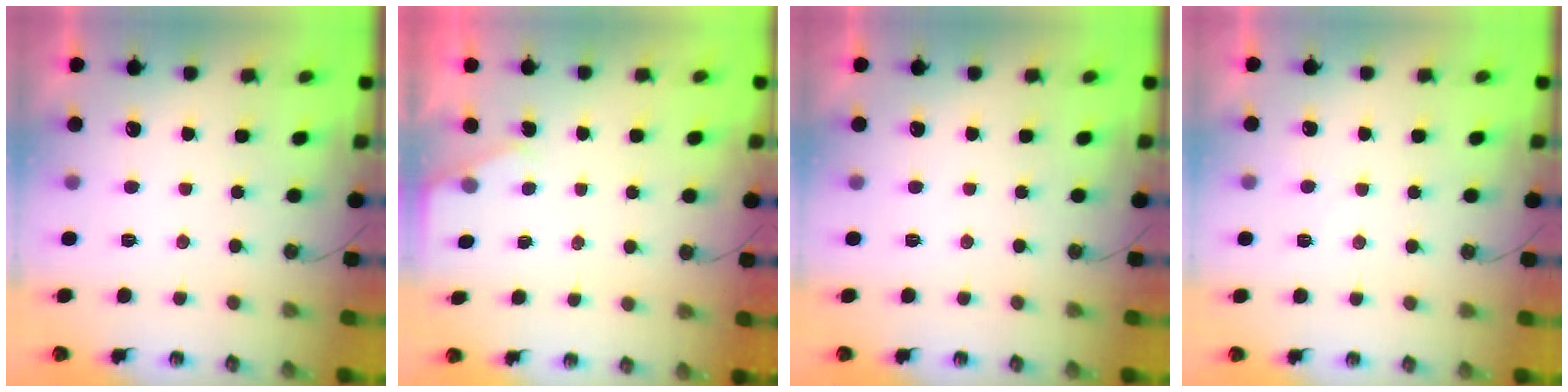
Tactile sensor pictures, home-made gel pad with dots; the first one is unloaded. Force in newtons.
{"total": 2.0, "press": 2.0, "slide": 0.3}
{"total": 0.0}
{"total": 3.6, "press": 3.6, "slide": 0.5}